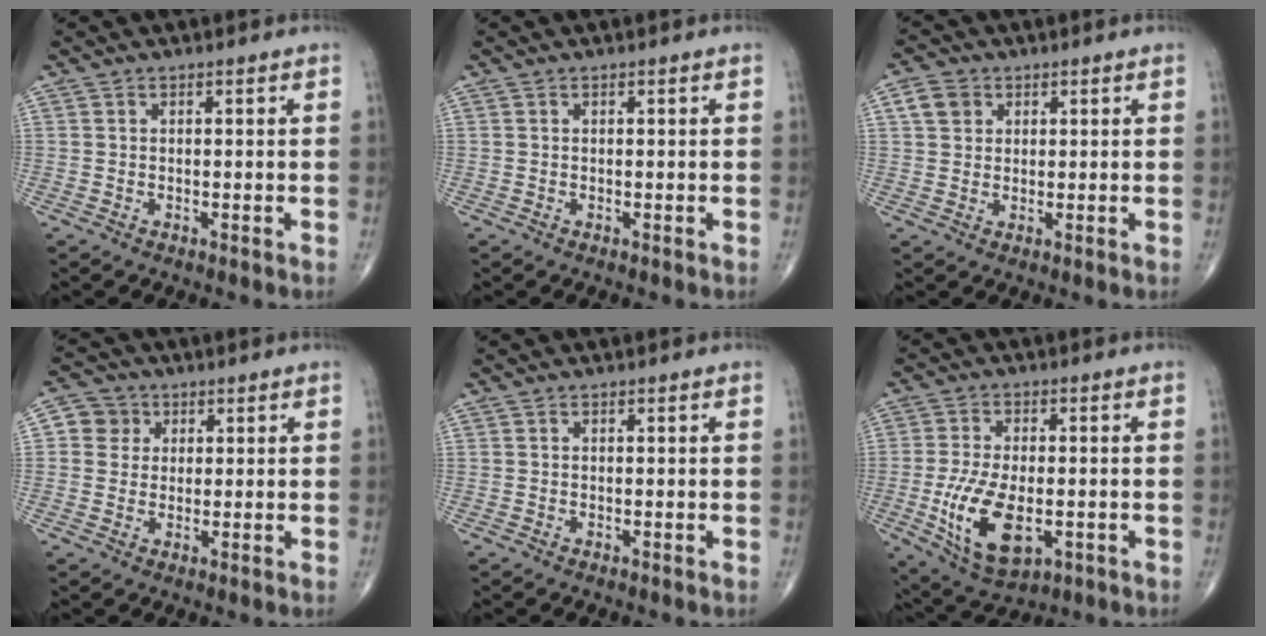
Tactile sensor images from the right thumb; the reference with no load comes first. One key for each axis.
{"total": 0.0}
{"total": 4.4, "fx": 1.6, "fy": 3.7, "fz": 1.8, "tx": -0.020, "ty": 0.001, "tz": 0.028}
{"total": 5.0, "fx": 1.2, "fy": 4.8, "fz": 0.9, "tx": 0.011, "ty": 0.004, "tz": 0.013}
{"total": 0.0}
{"total": 13.3, "fx": -3.1, "fy": 6.9, "fz": 11.0, "tx": -0.203, "ty": -0.007, "tz": -0.040}